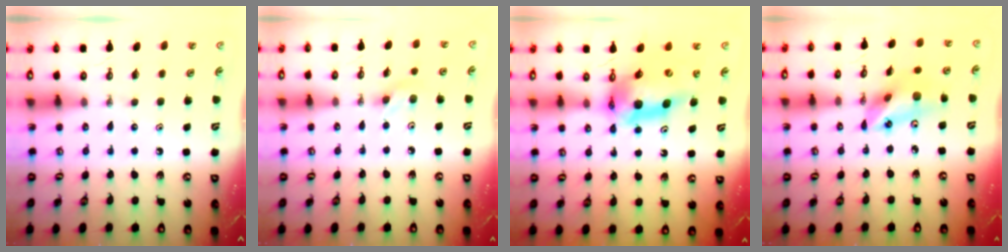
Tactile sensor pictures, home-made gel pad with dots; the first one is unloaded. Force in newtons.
{"total": 6.5, "press": 6.0, "slide": 2.3}
{"total": 12.5, "press": 12.4, "slide": 1.3}
{"total": 14.8, "press": 14.5, "slide": 3.1}